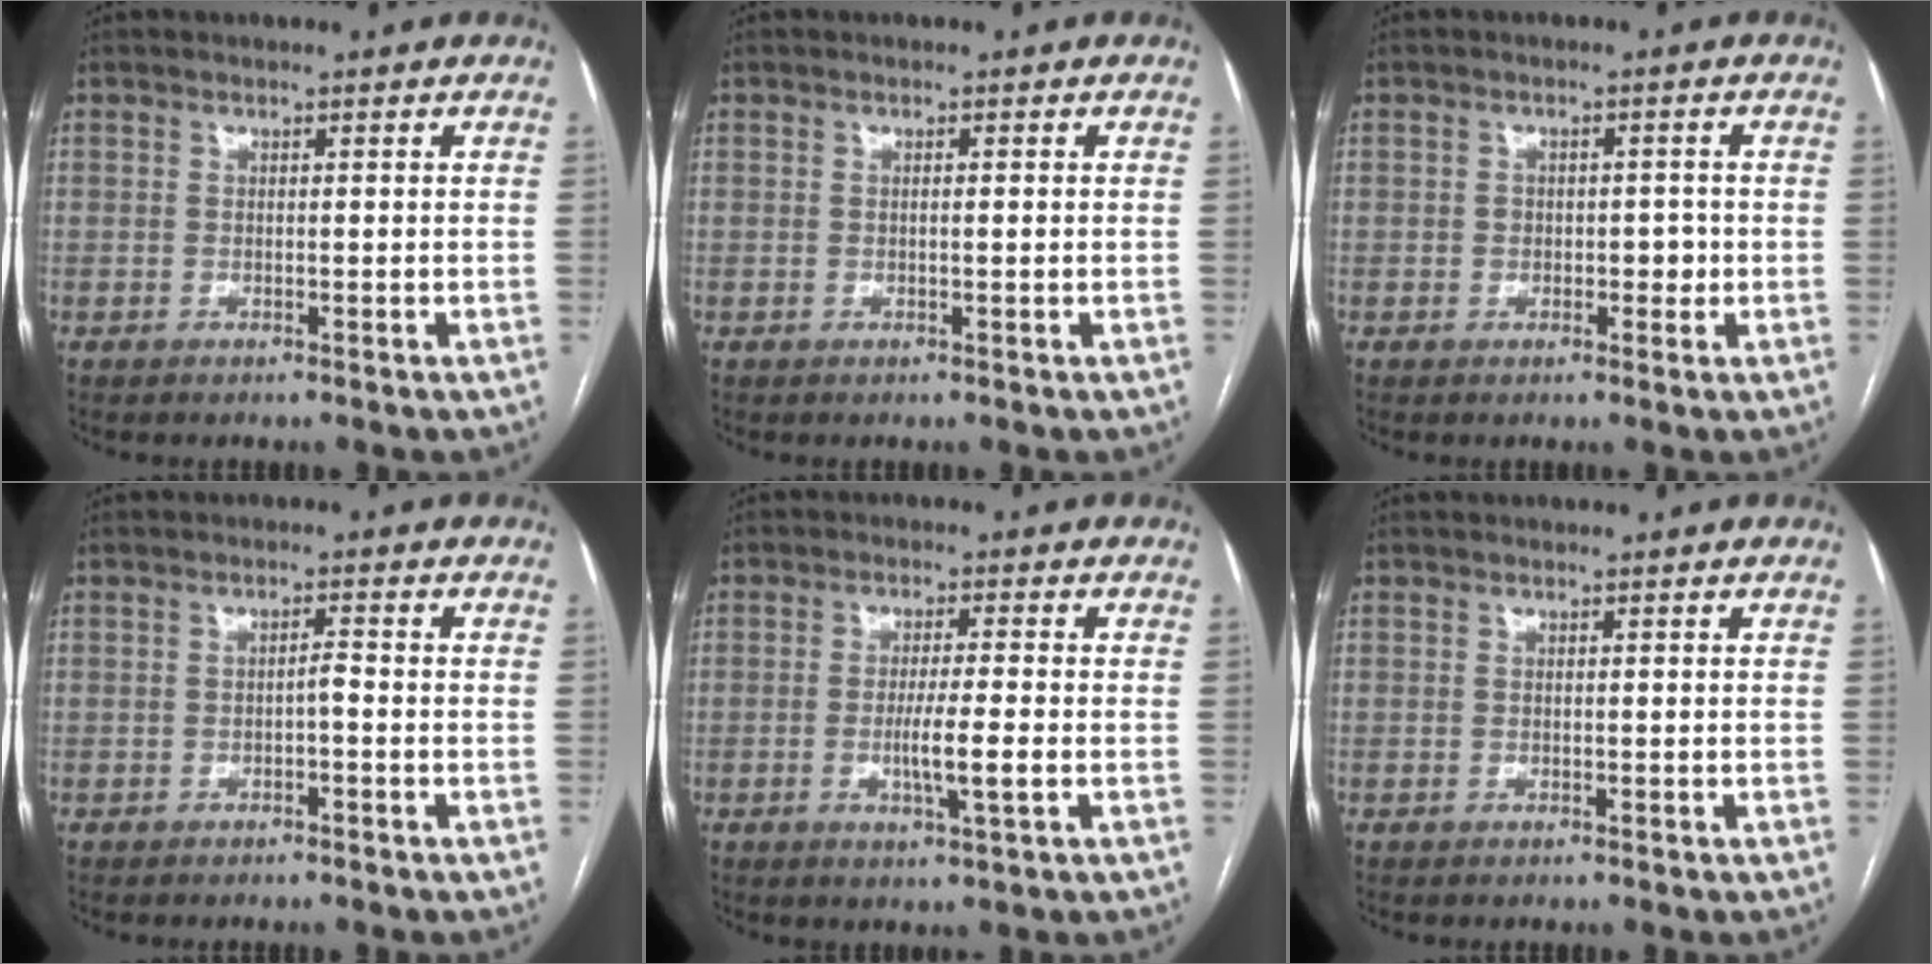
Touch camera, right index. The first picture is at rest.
{"total": 0.7, "force": [0.1, 0.0, 0.6], "torque": [-0.012, 0.001, 0.002]}
{"total": 2.9, "force": [-0.5, 2.0, 2.0], "torque": [-0.023, 0.009, -0.003]}
{"total": 1.4, "force": [-0.6, 0.2, 1.2], "torque": [-0.018, 0.003, -0.010]}
{"total": 5.4, "force": [-1.3, -0.1, 5.2], "torque": [-0.096, -0.010, -0.022]}
{"total": 0.0}